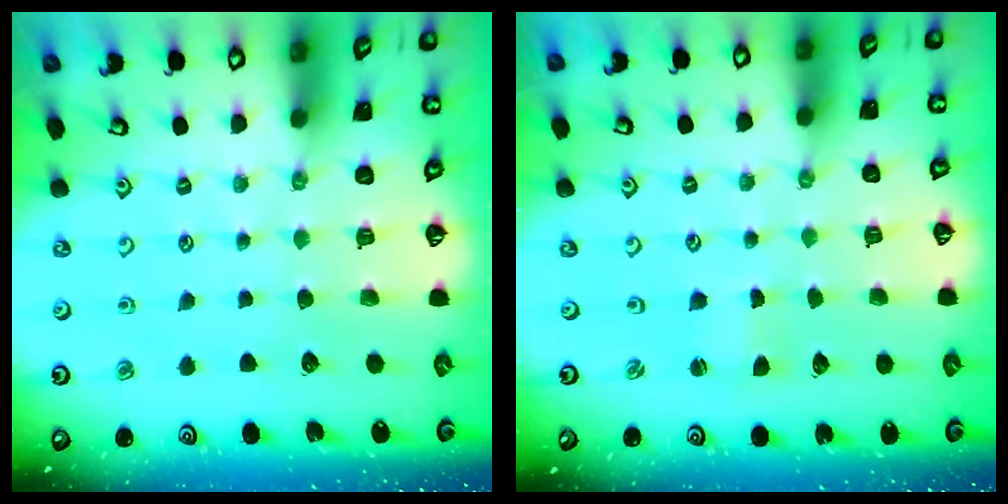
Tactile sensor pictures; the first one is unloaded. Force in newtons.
{"total": 1.1, "press": 1.1, "slide": 0.0}